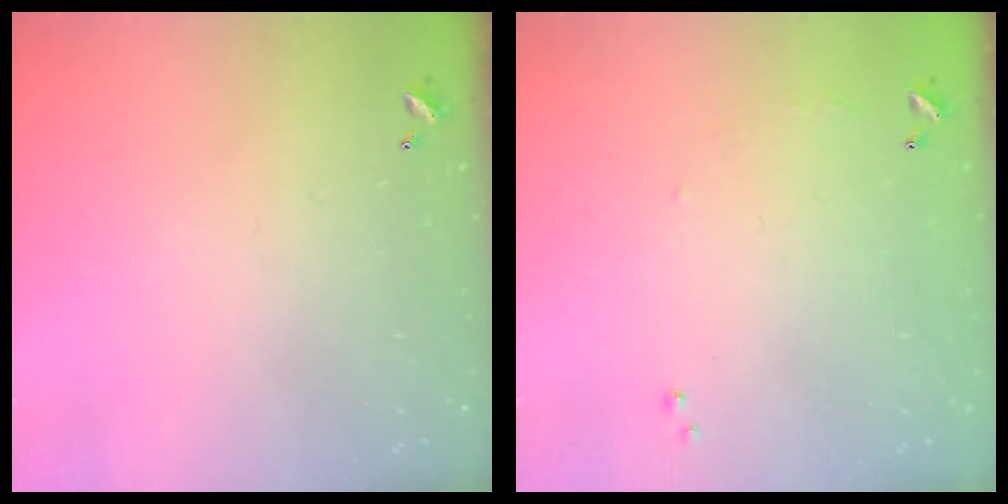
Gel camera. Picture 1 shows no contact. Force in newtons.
{"total": 5.2, "press": 5.1, "slide": 0.6}